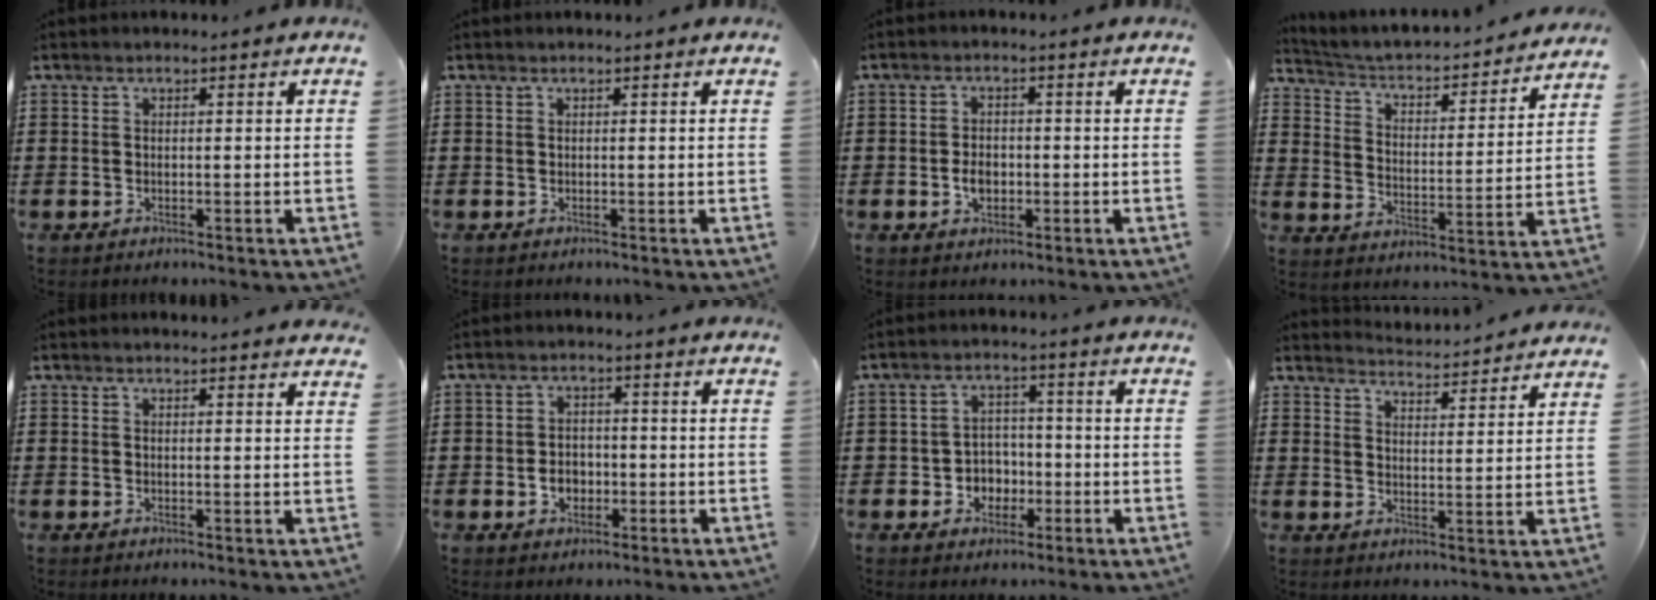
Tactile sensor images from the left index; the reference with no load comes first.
{"total": 0.0}
{"total": 2.9, "force": [-0.6, 2.0, 2.0], "torque": [-0.041, 0.002, -0.011]}
{"total": 2.5, "force": [2.2, 0.6, 0.9], "torque": [-0.034, -0.028, 0.027]}
{"total": 1.5, "force": [1.5, 0.0, 0.3], "torque": [0.000, -0.003, 0.028]}
{"total": 3.3, "force": [-0.9, 2.6, 1.8], "torque": [-0.032, 0.000, -0.020]}
{"total": 4.2, "force": [-1.3, 3.8, 1.2], "torque": [-0.035, 0.009, -0.028]}
{"total": 3.3, "force": [3.3, -0.3, -0.2], "torque": [-0.008, -0.019, 0.059]}